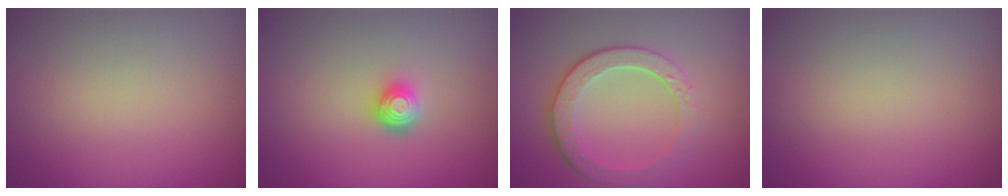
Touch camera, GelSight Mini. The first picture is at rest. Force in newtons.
{"total": 2.1, "press": 1.5, "slide": 1.5}
{"total": 4.7, "press": 3.3, "slide": 3.3}
{"total": 0.0}